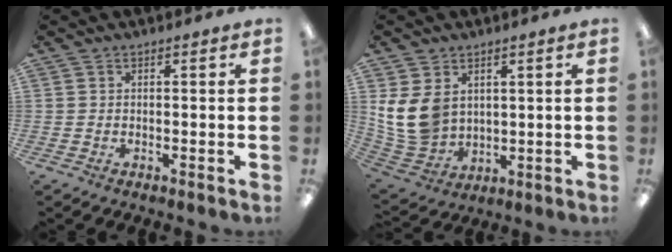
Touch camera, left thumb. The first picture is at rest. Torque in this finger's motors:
{"motor_torque": [0.07, 0.71, 1.17, -0.83, 0.08]}